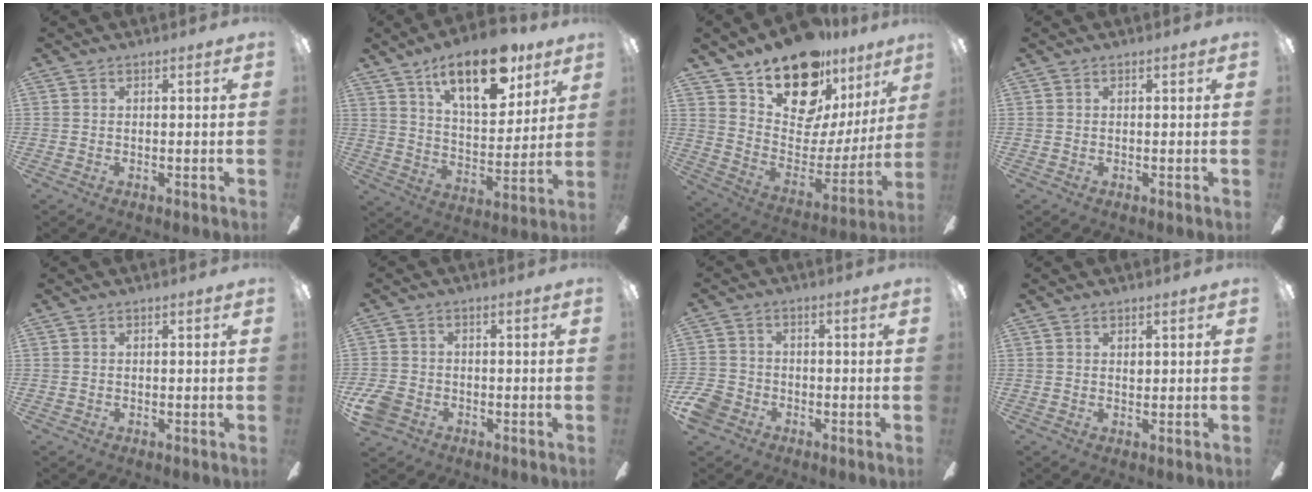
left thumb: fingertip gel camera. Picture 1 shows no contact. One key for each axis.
{"total": 19.4, "fx": 12.0, "fy": 8.5, "fz": 12.6, "tx": -0.184, "ty": -0.057, "tz": 0.197}
{"total": 21.0, "fx": 15.9, "fy": 9.8, "fz": 9.4, "tx": -0.154, "ty": -0.112, "tz": 0.283}
{"total": 0.0}
{"total": 0.6, "fx": -0.2, "fy": 0.5, "fz": 0.2, "tx": -0.002, "ty": 0.005, "tz": -0.005}
{"total": 5.7, "fx": -2.8, "fy": 4.2, "fz": 2.6, "tx": -0.064, "ty": 0.015, "tz": -0.054}
{"total": 6.2, "fx": -3.4, "fy": 4.6, "fz": 2.4, "tx": -0.060, "ty": 0.022, "tz": -0.067}
{"total": 1.3, "fx": 0.7, "fy": 0.8, "fz": 0.8, "tx": -0.009, "ty": -0.002, "tz": 0.010}